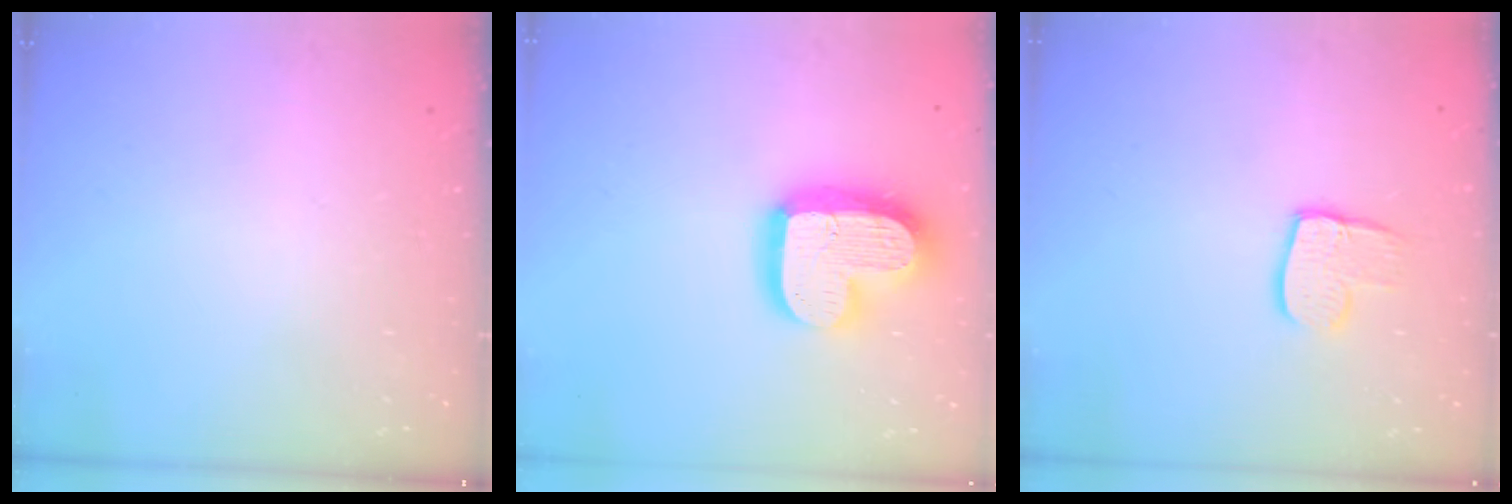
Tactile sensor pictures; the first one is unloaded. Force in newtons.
{"total": 18.7, "press": 18.6, "slide": 1.5}
{"total": 9.5, "press": 9.4, "slide": 0.8}